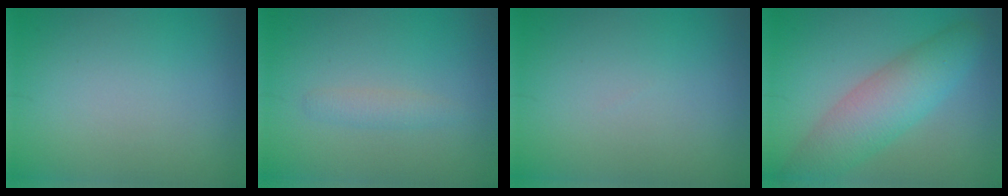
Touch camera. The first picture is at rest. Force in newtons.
{"total": 1.3, "press": 1.3, "slide": 0.1}
{"total": 0.0}
{"total": 5.8, "press": 5.8, "slide": 0.2}